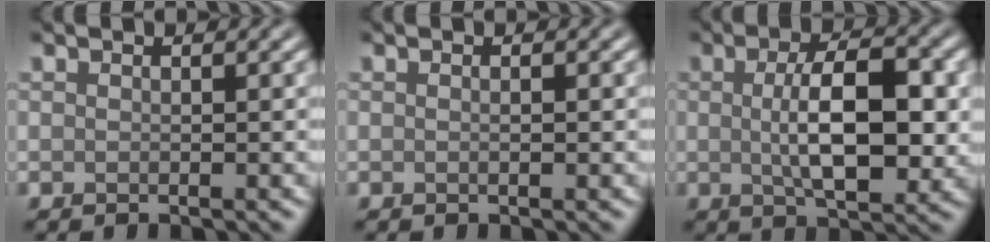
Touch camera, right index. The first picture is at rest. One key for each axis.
{"total": 0.5, "fx": 0.0, "fy": 0.1, "fz": 0.5, "tx": -0.010, "ty": 0.000, "tz": 0.000}
{"total": 7.7, "fx": 0.2, "fy": 3.2, "fz": 7.0, "tx": -0.120, "ty": -0.002, "tz": 0.004}